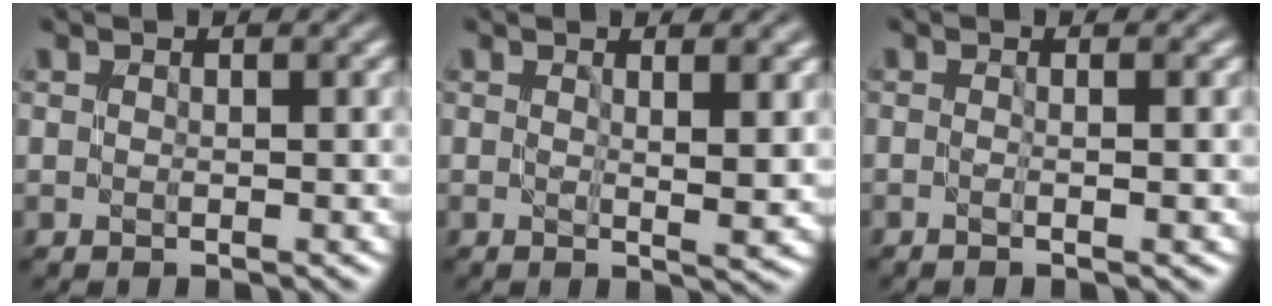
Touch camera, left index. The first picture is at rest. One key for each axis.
{"total": 3.4, "fx": 1.1, "fy": 0.9, "fz": 3.1, "tx": -0.038, "ty": -0.008, "tz": 0.016}
{"total": 2.8, "fx": 0.3, "fy": 1.4, "fz": 2.5, "tx": -0.011, "ty": -0.004, "tz": -0.024}